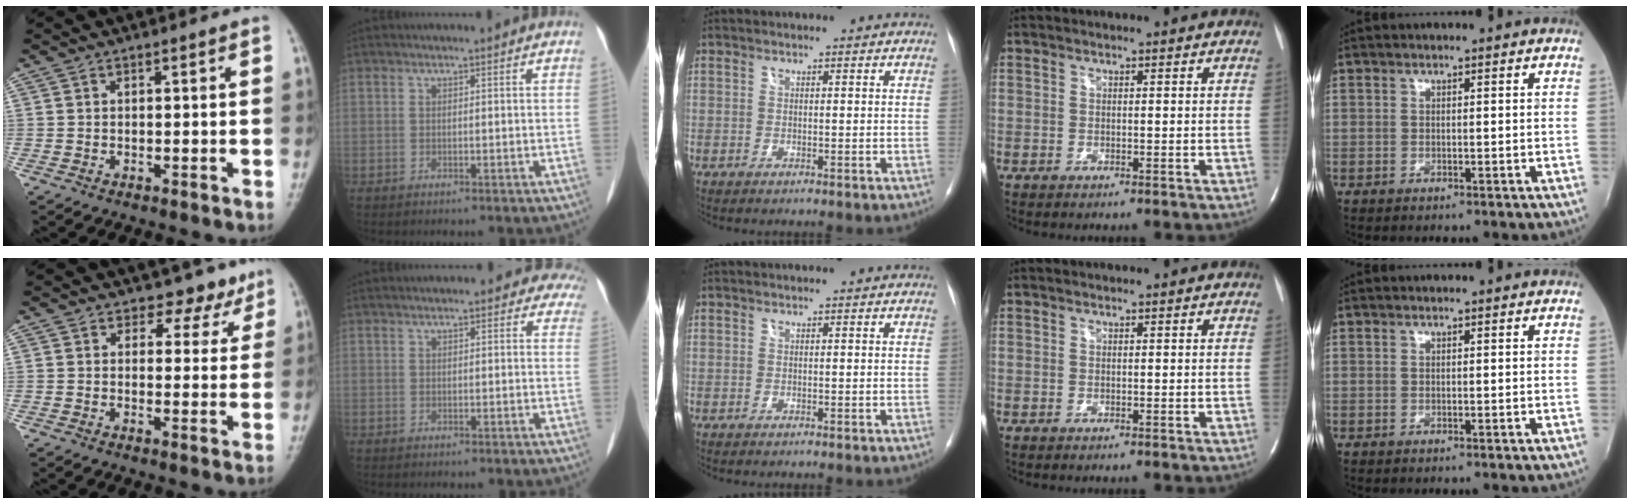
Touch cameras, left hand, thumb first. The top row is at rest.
{"thumb": {"total": 5.3, "force": [4.1, 3.3, 0.6], "torque": [0.026, -0.027, 0.039]}, "index": {"total": 6.7, "force": [5.8, 2.5, 2.3], "torque": [-0.002, 0.008, 0.048]}}